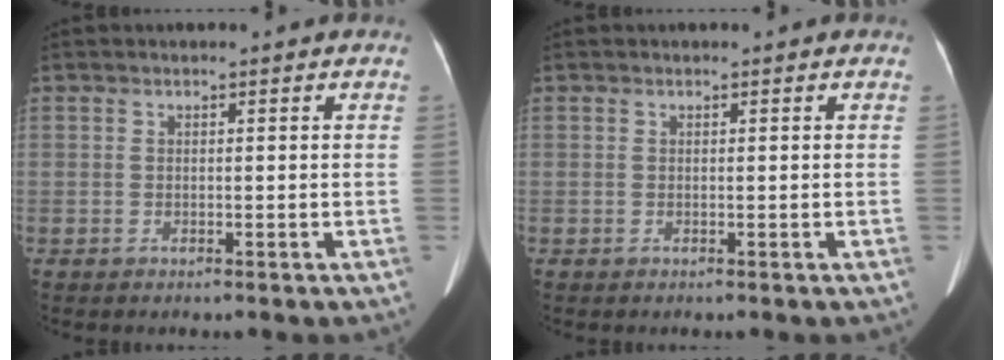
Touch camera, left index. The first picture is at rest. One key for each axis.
{"total": 0.0}